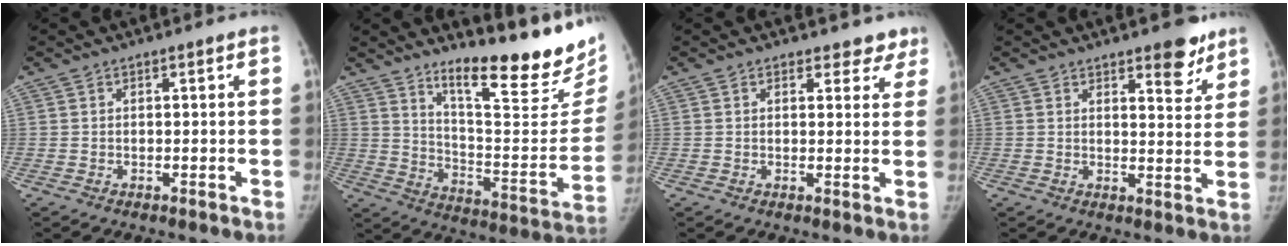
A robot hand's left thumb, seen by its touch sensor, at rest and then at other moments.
{"total": 23.3, "force": [17.9, 5.0, 14.1], "torque": [-0.166, -0.136, 0.260]}
{"total": 5.1, "force": [4.1, 2.8, 1.0], "torque": [0.032, -0.015, 0.039]}
{"total": 6.6, "force": [4.6, 2.4, 4.0], "torque": [-0.026, -0.031, 0.059]}